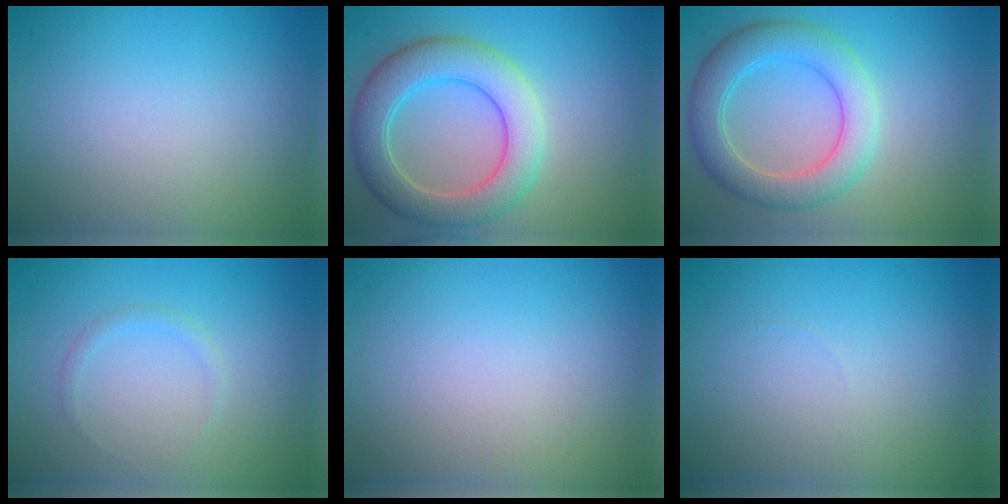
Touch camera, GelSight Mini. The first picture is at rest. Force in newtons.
{"total": 6.7, "press": 6.6, "slide": 0.4}
{"total": 5.4, "press": 5.4, "slide": 0.1}
{"total": 0.9, "press": 0.9, "slide": 0.0}
{"total": 0.0}
{"total": 0.0}